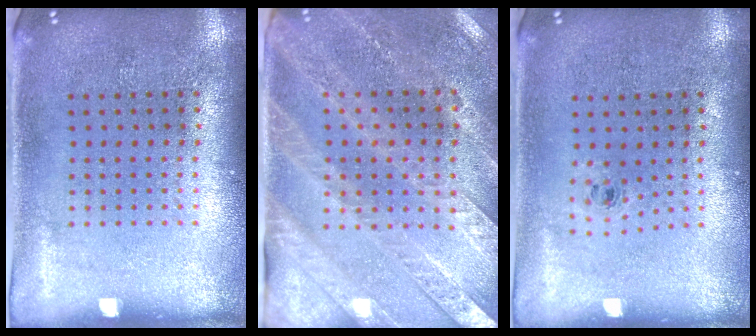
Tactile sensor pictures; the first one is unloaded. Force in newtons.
{"total": 2.8, "press": 2.6, "slide": 1.0}
{"total": 0.6, "press": 0.3, "slide": 0.5}